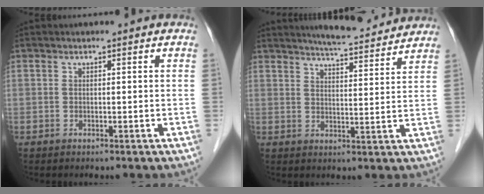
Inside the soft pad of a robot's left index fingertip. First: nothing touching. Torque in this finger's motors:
{"motor_torque": [0.72, -0.95, 0.42, 0.09]}